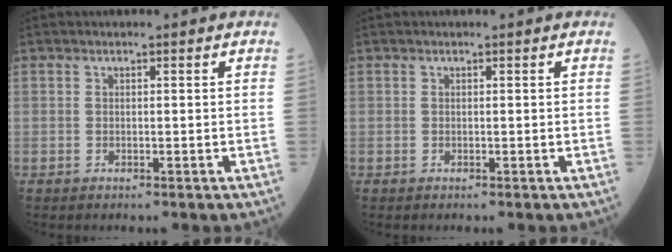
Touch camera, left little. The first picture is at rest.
{"total": 0.0}